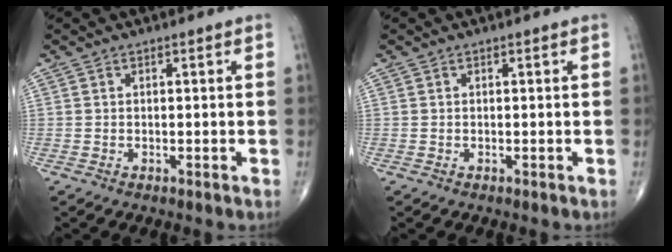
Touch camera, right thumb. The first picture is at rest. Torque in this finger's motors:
{"motor_torque": [0.01, 0.00, 0.00, 0.00, 0.00]}